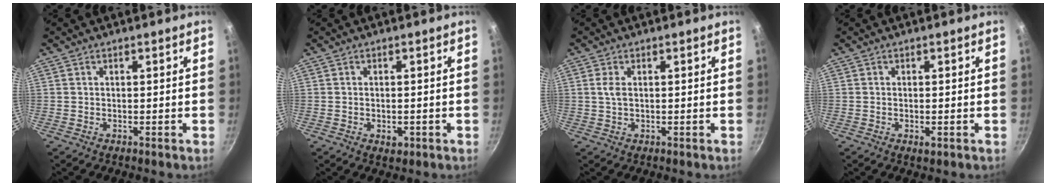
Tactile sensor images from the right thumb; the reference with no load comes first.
{"total": 2.2, "force": [-0.6, 1.4, 1.5], "torque": [-0.023, -0.002, -0.009]}
{"total": 2.2, "force": [0.4, 1.2, 1.8], "torque": [-0.036, 0.000, 0.009]}
{"total": 1.3, "force": [-0.3, 0.6, 1.1], "torque": [-0.020, -0.003, -0.005]}